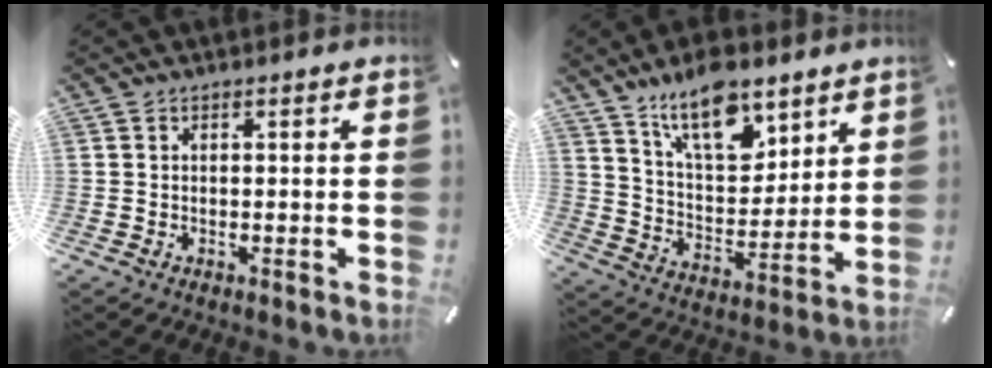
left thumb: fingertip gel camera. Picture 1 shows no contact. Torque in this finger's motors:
{"motor_torque": [1.36, -0.36, 1.62, -1.15, 0.14]}